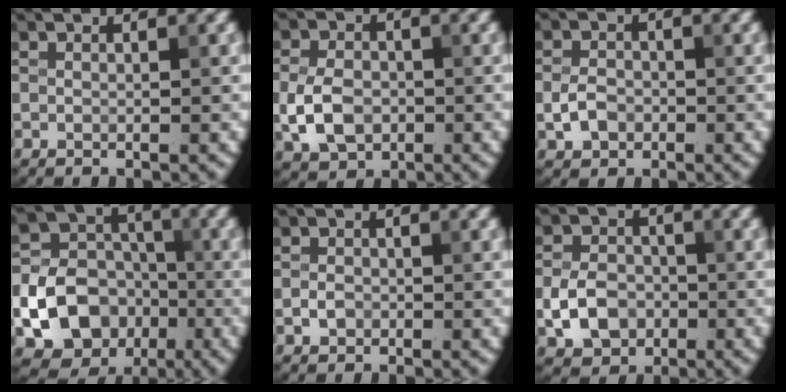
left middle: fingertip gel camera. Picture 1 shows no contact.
{"total": 4.3, "force": [-1.0, 3.2, 2.8], "torque": [-0.059, -0.002, -0.024]}
{"total": 2.3, "force": [-0.8, 1.8, 1.2], "torque": [-0.022, 0.001, -0.020]}
{"total": 10.8, "force": [-3.7, 9.0, 4.7], "torque": [-0.076, -0.025, -0.084]}
{"total": 1.2, "force": [-0.4, 0.9, 0.5], "torque": [-0.007, 0.000, -0.010]}
{"total": 4.5, "force": [-1.4, 3.5, 2.5], "torque": [-0.045, 0.000, -0.029]}